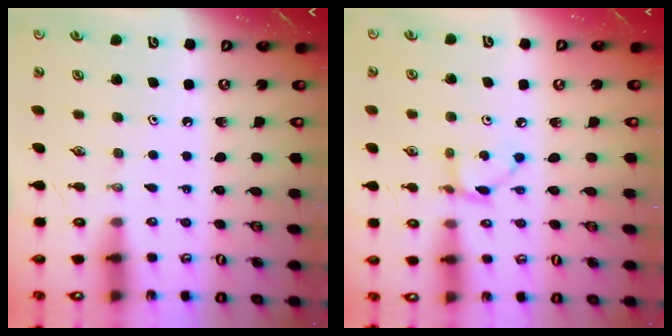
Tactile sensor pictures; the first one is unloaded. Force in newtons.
{"total": 3.6, "press": 3.6, "slide": 0.2}